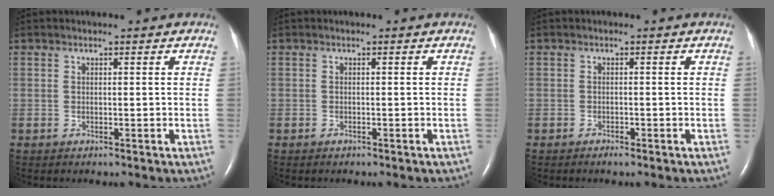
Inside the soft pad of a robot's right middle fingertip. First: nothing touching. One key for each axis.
{"total": 0.6, "fx": -0.5, "fy": 0.2, "fz": 0.3, "tx": -0.013, "ty": -0.001, "tz": -0.006}
{"total": 1.0, "fx": -0.8, "fy": 0.1, "fz": 0.5, "tx": -0.015, "ty": -0.001, "tz": -0.011}